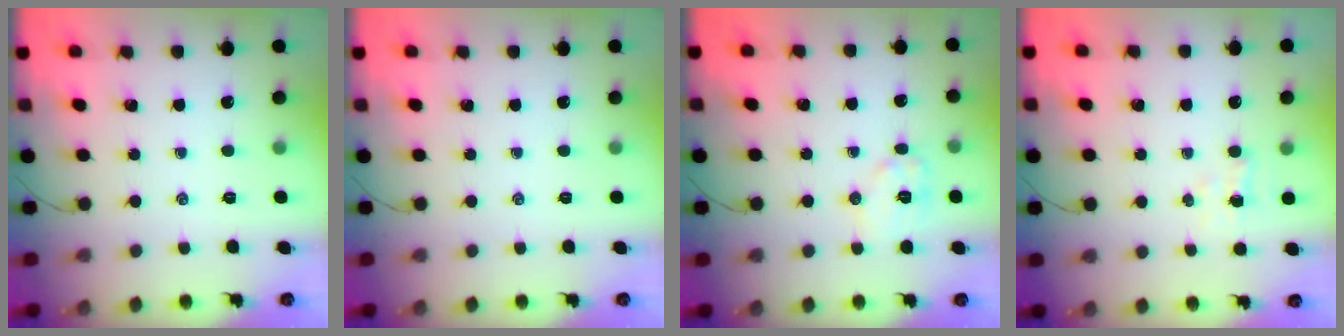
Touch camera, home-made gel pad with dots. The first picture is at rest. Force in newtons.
{"total": 0.0}
{"total": 8.6, "press": 8.6, "slide": 0.3}
{"total": 2.5, "press": 2.3, "slide": 0.8}